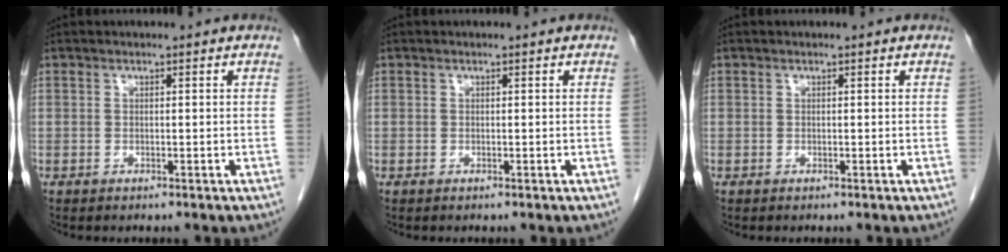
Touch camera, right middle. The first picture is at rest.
{"total": 0.0}
{"total": 0.0}